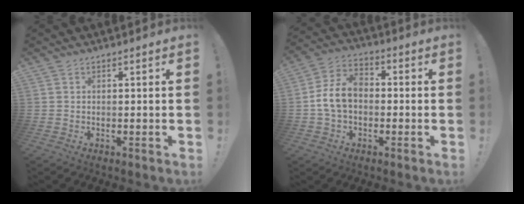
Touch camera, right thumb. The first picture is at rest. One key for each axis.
{"total": 11.4, "fx": -0.7, "fy": 8.1, "fz": 8.0, "tx": -0.148, "ty": 0.016, "tz": -0.007}